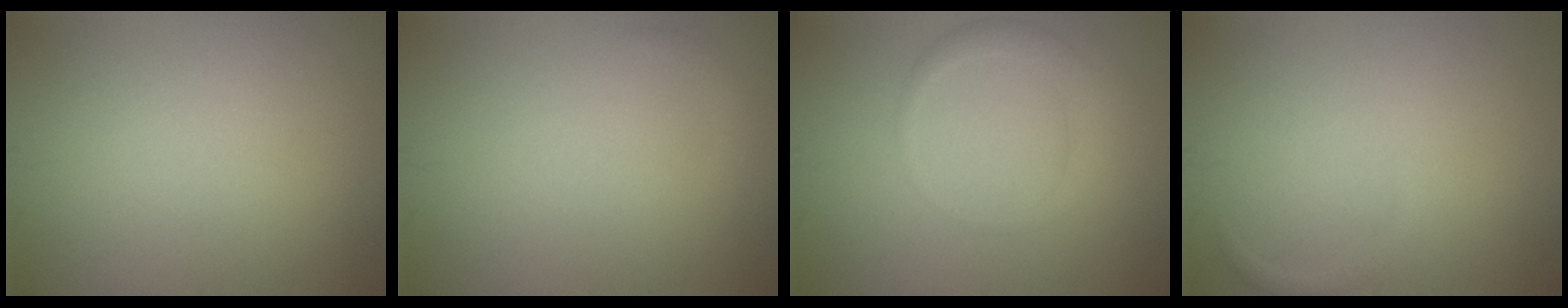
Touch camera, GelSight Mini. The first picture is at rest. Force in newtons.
{"total": 0.7, "press": 0.7, "slide": 0.1}
{"total": 2.1, "press": 2.1, "slide": 0.1}
{"total": 0.5, "press": 0.5, "slide": 0.1}